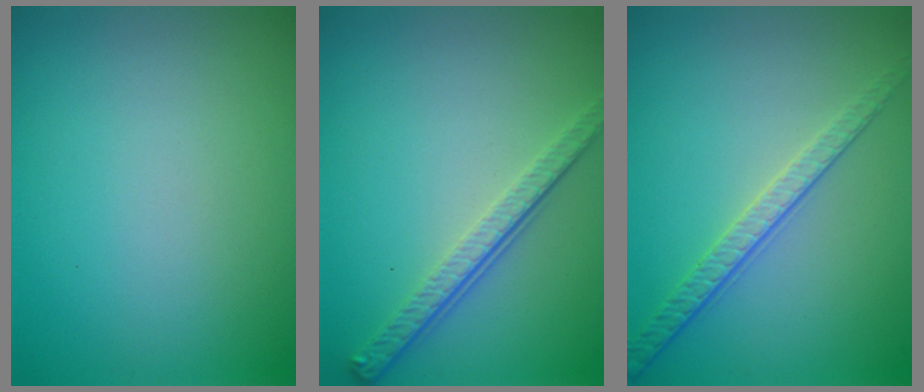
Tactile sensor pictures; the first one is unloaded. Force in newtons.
{"total": 3.9, "press": 2.8, "slide": 2.7}
{"total": 2.4, "press": 2.0, "slide": 1.4}